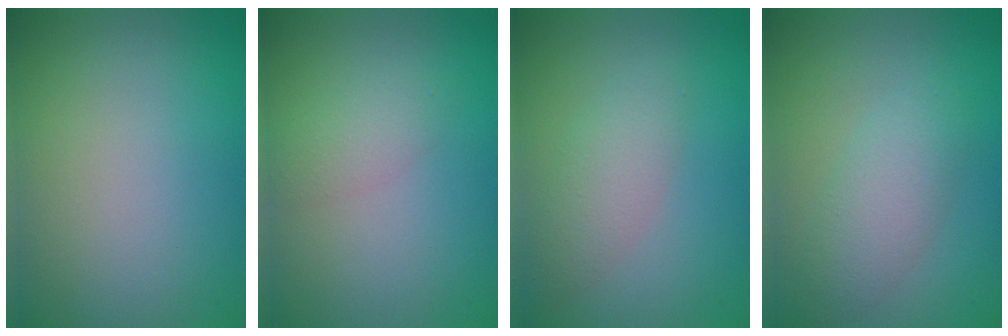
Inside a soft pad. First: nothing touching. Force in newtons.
{"total": 1.9, "press": 1.9, "slide": 0.1}
{"total": 2.8, "press": 2.8, "slide": 0.0}
{"total": 3.2, "press": 3.2, "slide": 0.0}